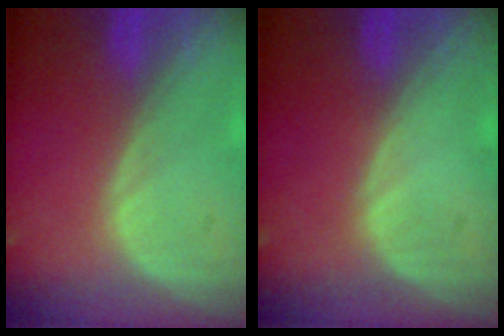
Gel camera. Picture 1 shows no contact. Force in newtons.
{"total": 0.0}